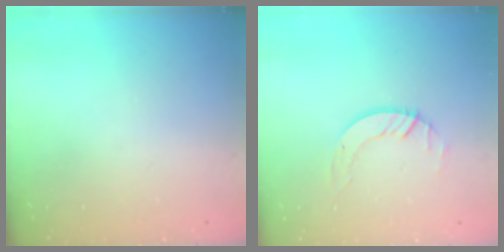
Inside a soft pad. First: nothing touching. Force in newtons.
{"total": 5.1, "press": 5.1, "slide": 0.4}